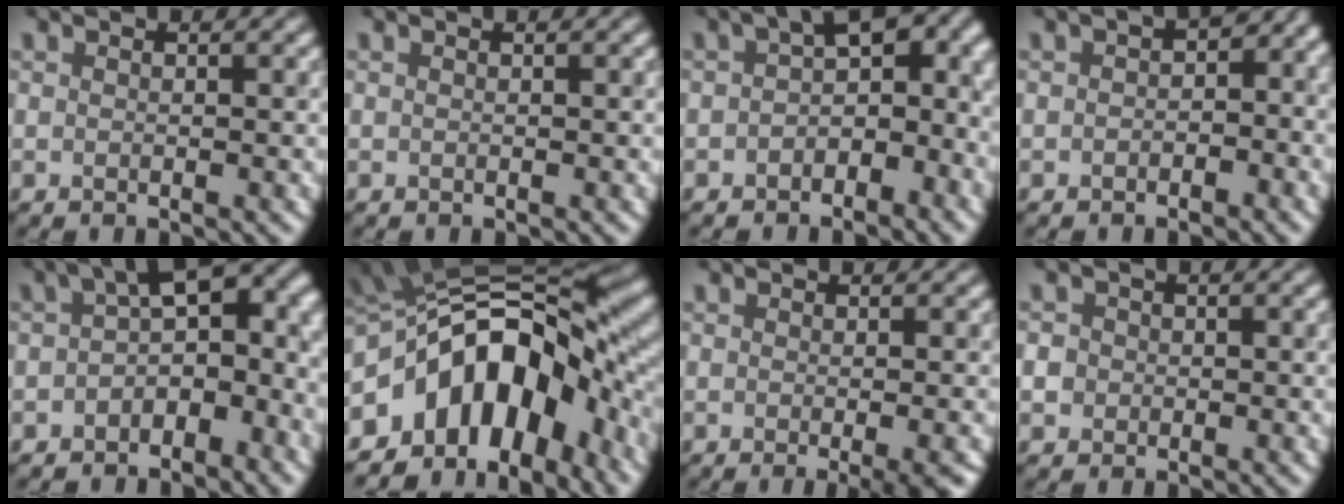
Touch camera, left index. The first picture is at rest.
{"total": 0.0}
{"total": 7.9, "force": [-0.6, 4.6, 6.3], "torque": [-0.068, 0.020, -0.026]}
{"total": 3.7, "force": [-0.6, 2.3, 2.8], "torque": [-0.028, 0.007, -0.020]}
{"total": 9.8, "force": [-0.3, 6.1, 7.7], "torque": [-0.089, 0.015, -0.015]}
{"total": 13.2, "force": [-4.5, 8.1, 9.4], "torque": [-0.127, 0.019, -0.095]}
{"total": 4.5, "force": [-1.8, 1.5, 3.8], "torque": [-0.028, -0.002, -0.018]}
{"total": 2.8, "force": [0.0, 2.6, 1.0], "torque": [-0.003, 0.018, -0.028]}